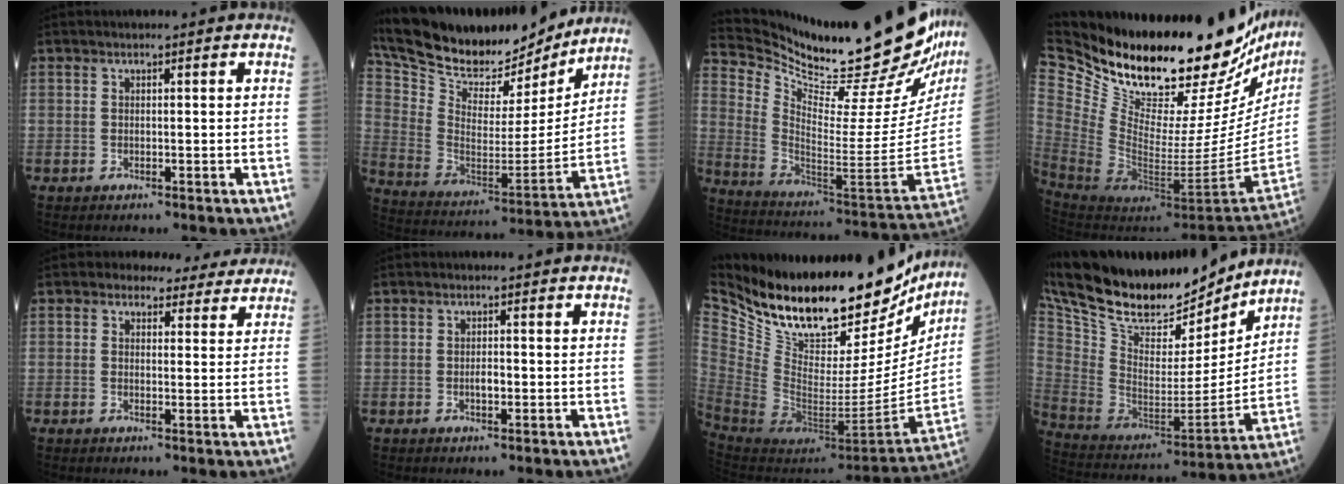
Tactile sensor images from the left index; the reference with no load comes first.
{"total": 24.0, "force": [21.6, 5.8, 8.6], "torque": [-0.170, -0.013, 0.342]}
{"total": 33.1, "force": [30.0, 3.3, 13.5], "torque": [-0.228, -0.123, 0.418]}
{"total": 39.8, "force": [32.6, 10.6, 20.1], "torque": [-0.374, -0.098, 0.483]}
{"total": 6.4, "force": [5.6, 3.0, 0.8], "torque": [0.004, 0.011, 0.056]}
{"total": 1.5, "force": [-0.3, 0.6, 1.3], "torque": [-0.025, 0.001, -0.006]}
{"total": 31.0, "force": [25.5, 11.0, 13.7], "torque": [-0.255, -0.038, 0.391]}
{"total": 29.0, "force": [24.3, 9.1, 12.9], "torque": [-0.278, -0.006, 0.396]}